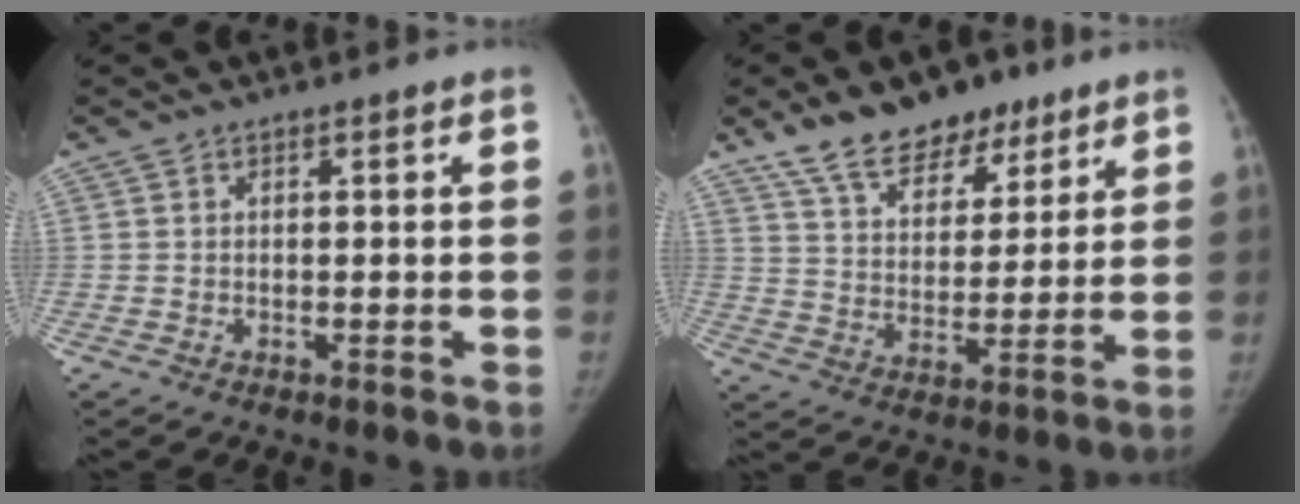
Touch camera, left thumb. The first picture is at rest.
{"total": 14.4, "force": [10.2, 8.0, 6.3], "torque": [-0.059, -0.046, 0.174]}